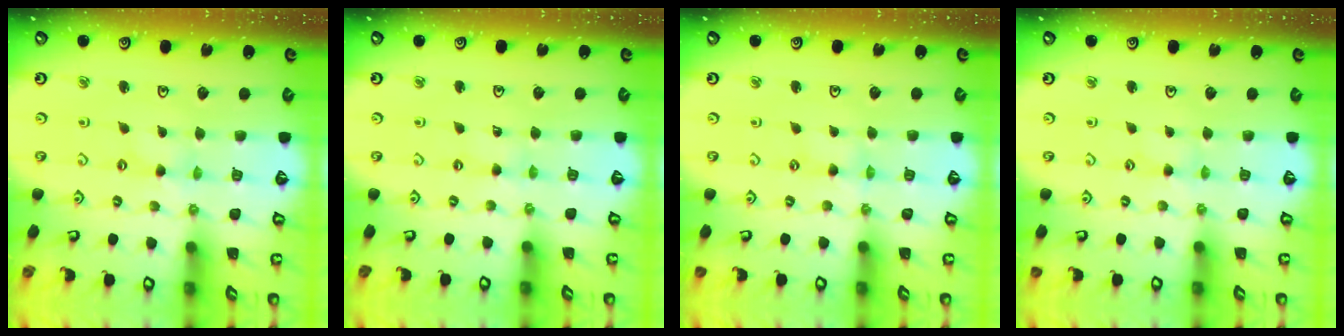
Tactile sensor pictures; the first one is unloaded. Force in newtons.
{"total": 0.5, "press": 0.5, "slide": 0.1}
{"total": 0.0}
{"total": 1.1, "press": 1.1, "slide": 0.2}